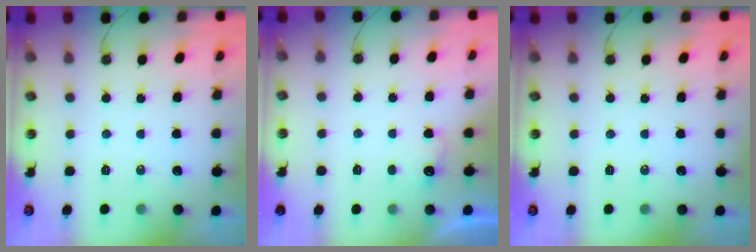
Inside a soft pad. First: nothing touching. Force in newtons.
{"total": 5.4, "press": 5.4, "slide": 0.7}
{"total": 0.0}